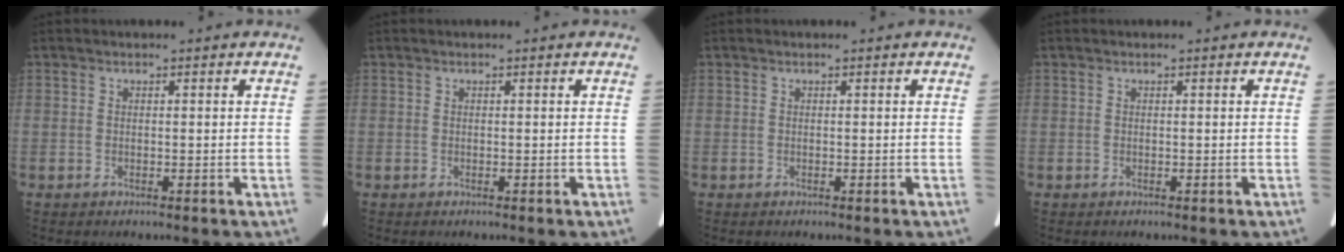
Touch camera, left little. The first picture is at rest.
{"total": 0.0}
{"total": 0.0}
{"total": 0.0}